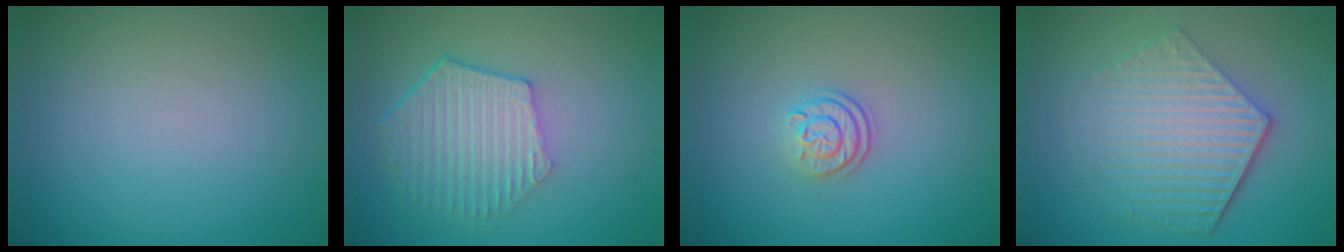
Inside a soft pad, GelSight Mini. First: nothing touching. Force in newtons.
{"total": 5.8, "press": 4.4, "slide": 3.8}
{"total": 2.5, "press": 1.8, "slide": 1.6}
{"total": 6.1, "press": 4.4, "slide": 4.2}